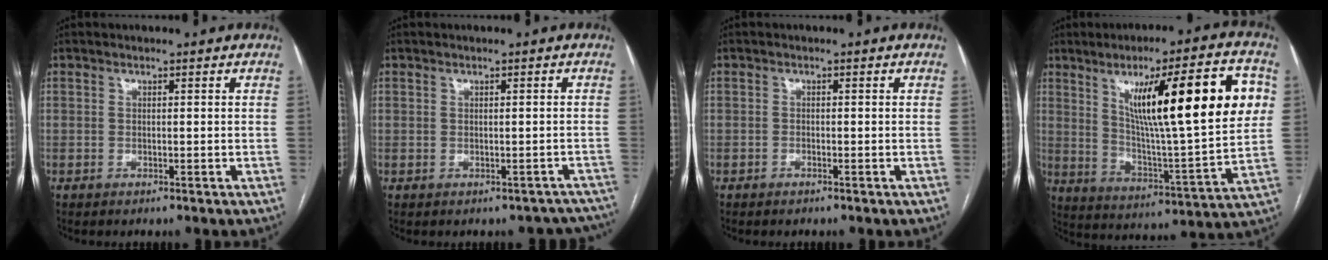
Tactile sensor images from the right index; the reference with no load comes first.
{"total": 4.7, "force": [-3.4, 3.3, 0.4], "torque": [0.018, 0.028, -0.034]}
{"total": 0.6, "force": [-0.5, 0.3, 0.2], "torque": [-0.004, 0.000, -0.008]}
{"total": 22.8, "force": [7.2, 2.6, 21.5], "torque": [-0.315, 0.010, 0.106]}